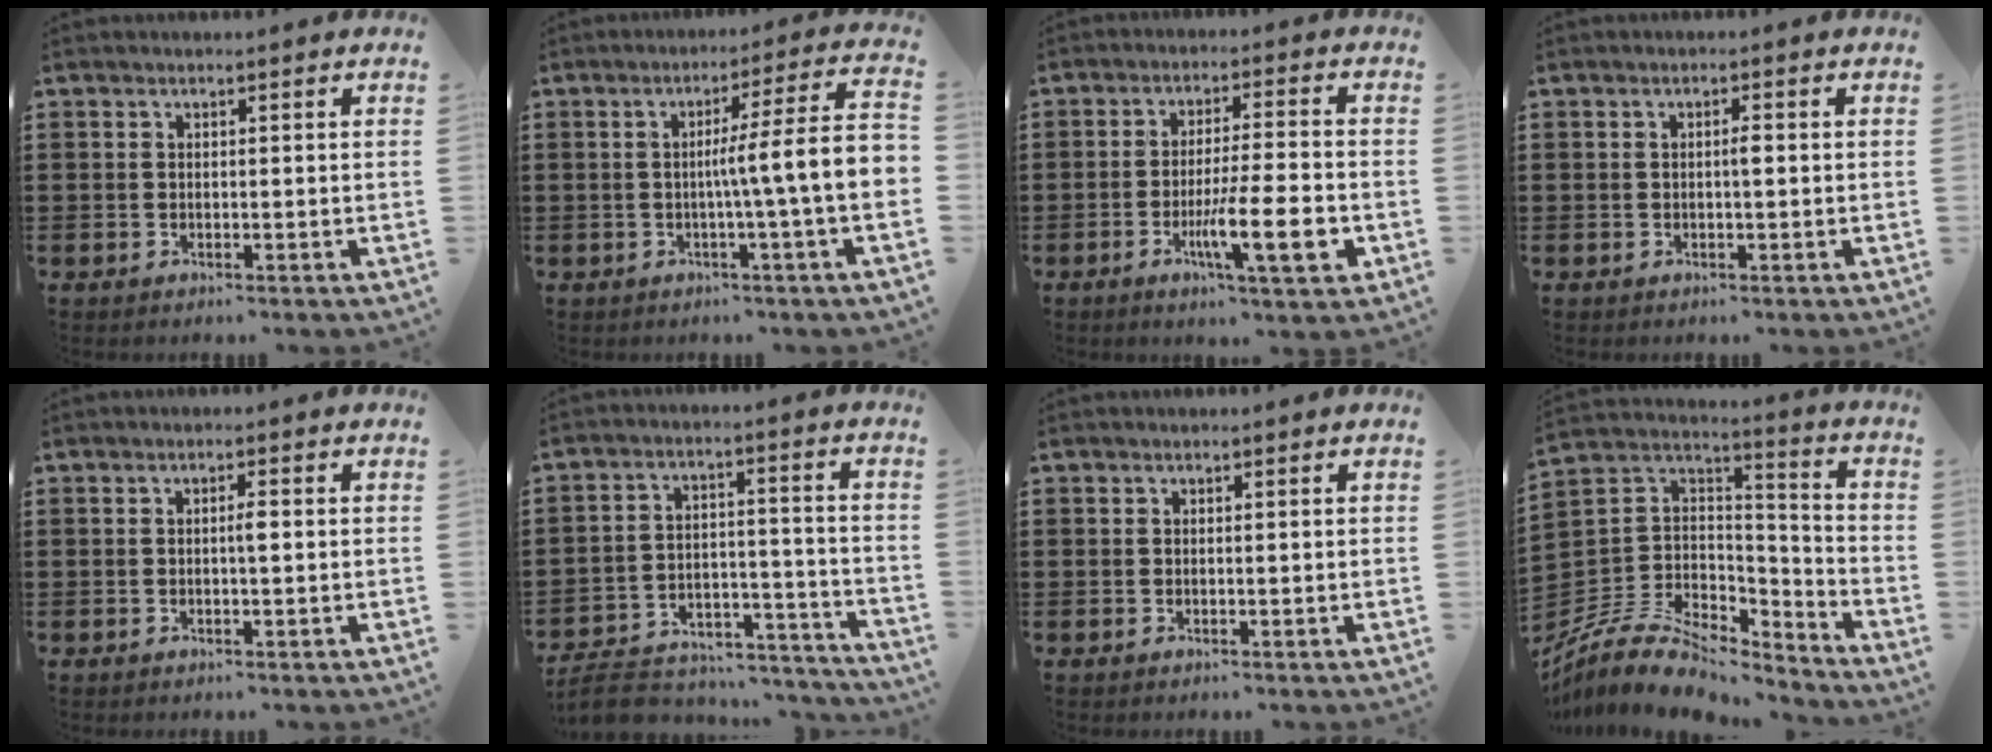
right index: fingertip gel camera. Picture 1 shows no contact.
{"total": 8.6, "force": [-0.9, -0.2, 8.5], "torque": [-0.144, -0.015, -0.022]}
{"total": 10.8, "force": [-3.4, 1.7, 10.2], "torque": [-0.177, -0.009, -0.056]}
{"total": 1.2, "force": [-0.1, 0.2, 1.2], "torque": [-0.023, -0.001, -0.002]}
{"total": 1.5, "force": [0.0, 0.2, 1.5], "torque": [-0.029, 0.000, -0.001]}
{"total": 8.2, "force": [-7.5, 2.2, 2.5], "torque": [-0.041, 0.021, -0.144]}
{"total": 0.0}
{"total": 9.2, "force": [-7.0, 4.3, 4.2], "torque": [-0.096, 0.013, -0.134]}